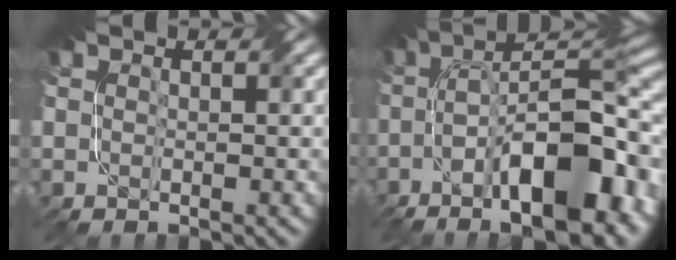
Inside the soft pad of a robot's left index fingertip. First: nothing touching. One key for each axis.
{"total": 15.8, "fx": -6.1, "fy": 5.9, "fz": 13.3, "tx": -0.186, "ty": 0.007, "tz": -0.101}